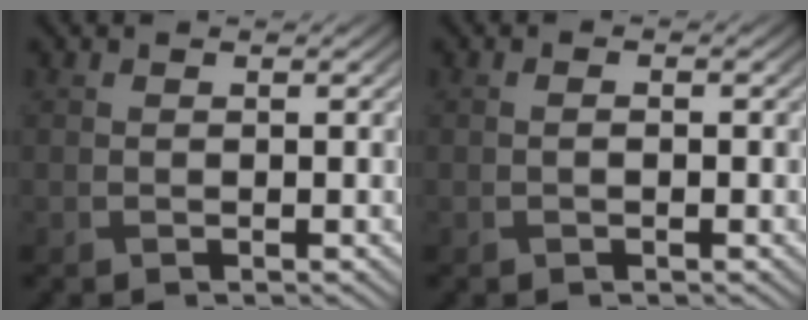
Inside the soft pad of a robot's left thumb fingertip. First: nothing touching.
{"total": 0.6, "force": [-0.1, 0.2, 0.6], "torque": [-0.012, 0.001, 0.000]}